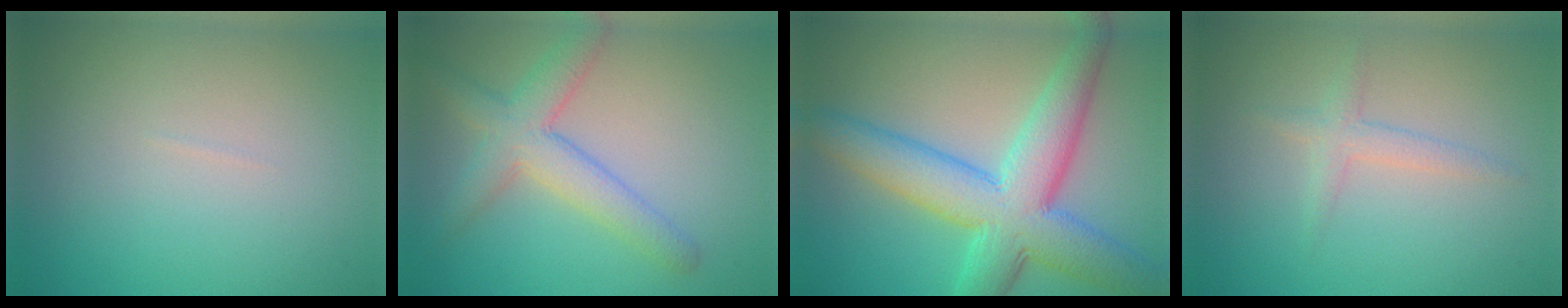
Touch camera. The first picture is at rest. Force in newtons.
{"total": 4.5, "press": 4.5, "slide": 0.2}
{"total": 9.3, "press": 9.3, "slide": 0.4}
{"total": 1.7, "press": 1.7, "slide": 0.1}